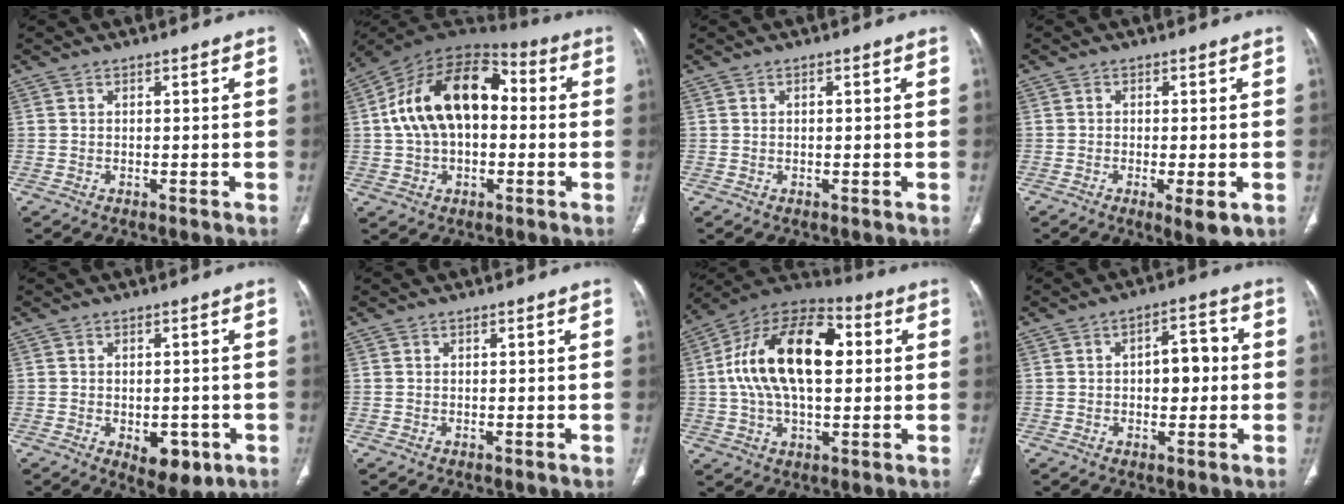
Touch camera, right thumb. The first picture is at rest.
{"total": 19.3, "force": [1.7, 11.9, 15.1], "torque": [-0.249, 0.041, 0.022]}
{"total": 0.6, "force": [0.1, 0.2, 0.6], "torque": [-0.009, 0.002, 0.002]}
{"total": 4.6, "force": [-1.6, 1.2, 4.1], "torque": [-0.068, -0.012, -0.024]}
{"total": 6.9, "force": [-2.4, 3.8, 5.2], "torque": [-0.051, 0.003, -0.017]}
{"total": 0.0}
{"total": 21.2, "force": [2.9, 11.5, 17.5], "torque": [-0.298, 0.026, 0.041]}
{"total": 6.9, "force": [0.3, 3.8, 5.7], "torque": [-0.059, 0.021, -0.002]}